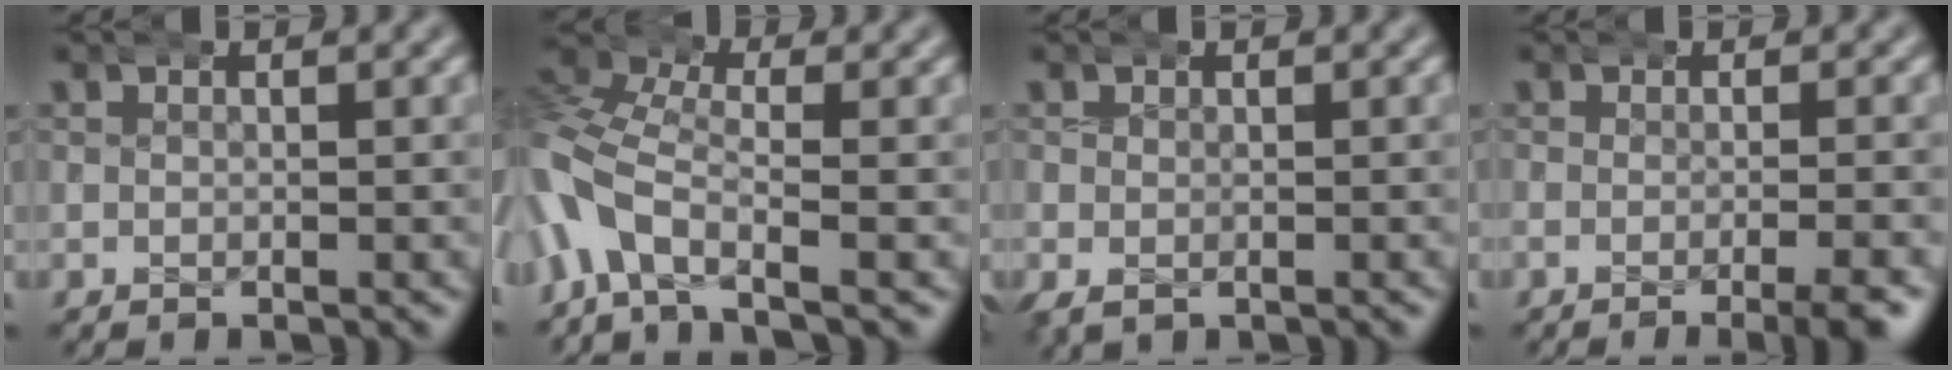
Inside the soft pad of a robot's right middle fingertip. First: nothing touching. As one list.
[{"total": 5.5, "force": [-1.0, 4.0, 3.7], "torque": [-0.111, -0.022, -0.012]}, {"total": 1.7, "force": [-0.4, 1.3, 1.0], "torque": [-0.020, -0.006, 0.000]}, {"total": 2.7, "force": [-1.6, -0.2, 2.1], "torque": [-0.020, 0.005, -0.032]}]